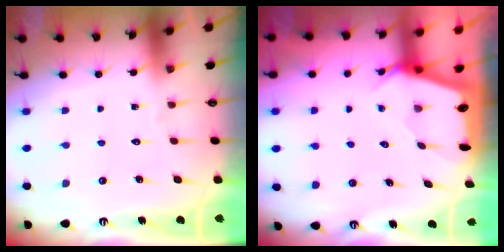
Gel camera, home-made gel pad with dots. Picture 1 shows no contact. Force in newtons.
{"total": 2.3, "press": 2.3, "slide": 0.3}